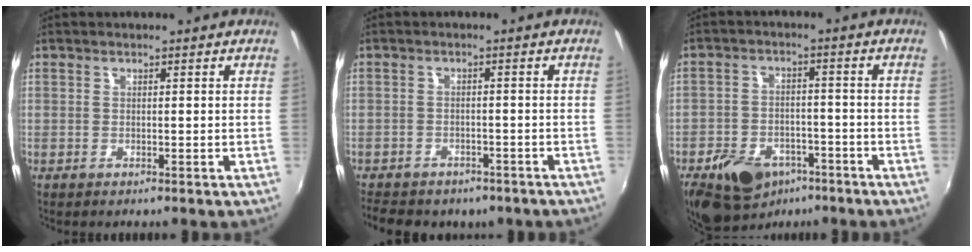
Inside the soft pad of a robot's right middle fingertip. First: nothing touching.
{"total": 9.9, "force": [-7.4, 5.2, 3.9], "torque": [-0.101, -0.014, -0.098]}
{"total": 14.7, "force": [-9.5, 8.8, 7.0], "torque": [-0.163, 0.001, -0.139]}